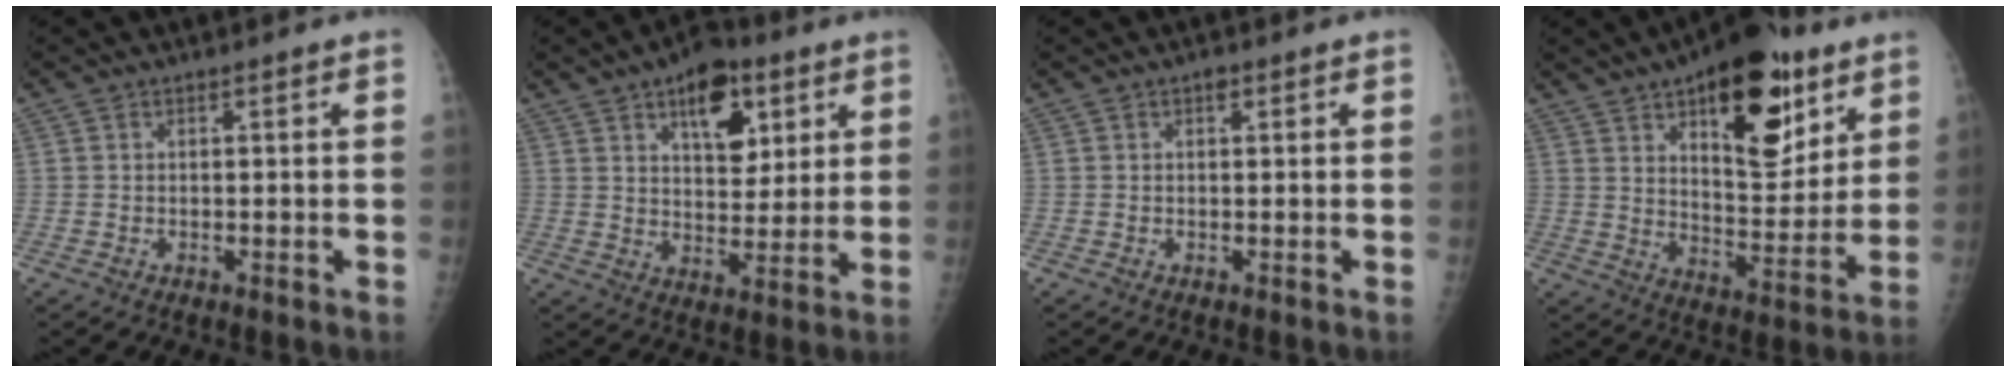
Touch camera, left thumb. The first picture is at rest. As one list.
[{"total": 12.1, "force": [5.9, 6.7, 8.1], "torque": [-0.082, -0.024, 0.090]}, {"total": 0.9, "force": [0.4, 0.6, 0.5], "torque": [-0.001, 0.000, 0.003]}, {"total": 21.7, "force": [11.2, 9.8, 15.8], "torque": [-0.184, -0.054, 0.172]}]